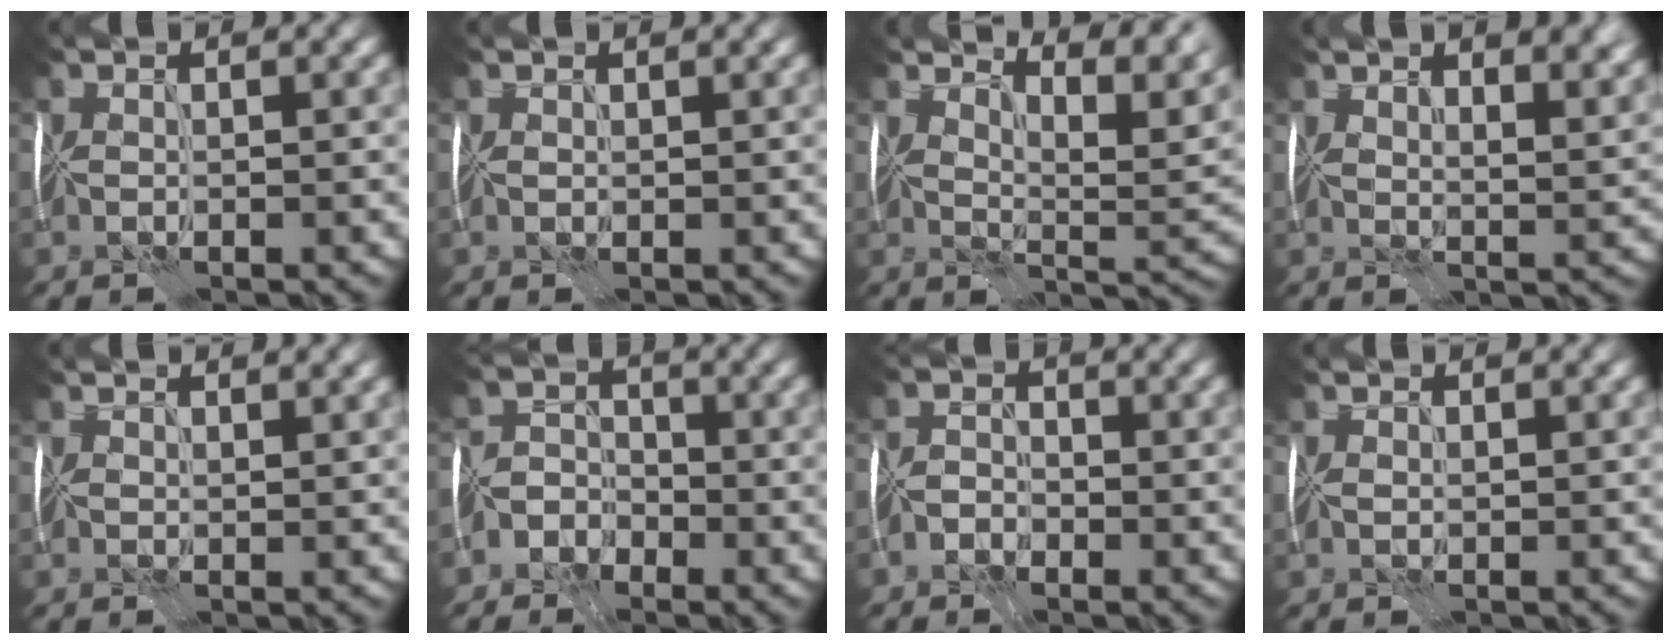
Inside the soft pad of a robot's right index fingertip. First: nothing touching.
{"total": 0.5, "force": [0.4, 0.4, 0.1], "torque": [-0.005, 0.004, 0.003]}
{"total": 7.9, "force": [6.3, 1.7, 4.4], "torque": [-0.060, 0.007, 0.089]}
{"total": 9.1, "force": [5.7, 3.7, 6.0], "torque": [-0.065, 0.029, 0.062]}
{"total": 2.2, "force": [1.9, 0.9, 0.8], "torque": [-0.010, 0.011, 0.019]}
{"total": 3.7, "force": [-3.1, 2.0, 0.3], "torque": [0.021, 0.004, -0.063]}
{"total": 1.9, "force": [-1.9, 0.3, -0.1], "torque": [0.010, 0.004, -0.038]}
{"total": 0.8, "force": [0.6, 0.6, 0.3], "torque": [-0.007, 0.004, 0.007]}